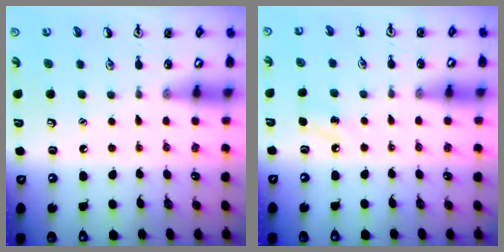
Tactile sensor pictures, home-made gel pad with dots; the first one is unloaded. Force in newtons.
{"total": 5.0, "press": 4.6, "slide": 1.8}